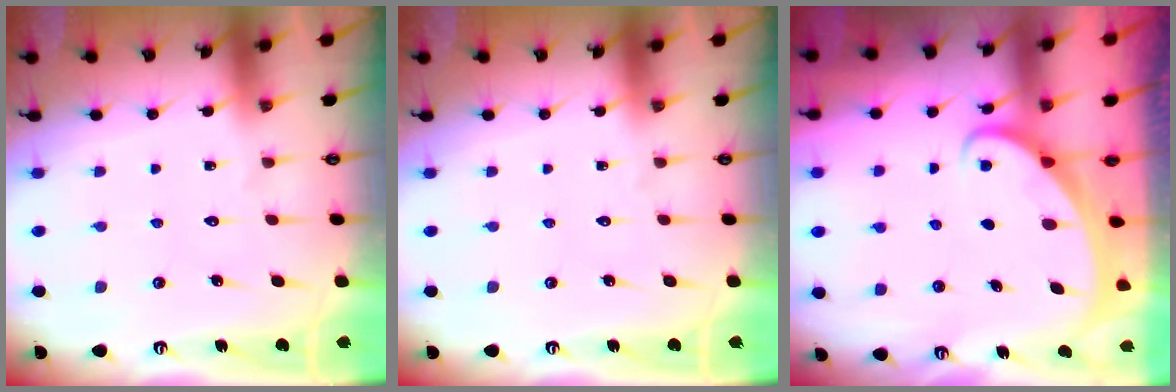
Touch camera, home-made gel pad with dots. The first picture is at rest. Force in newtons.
{"total": 0.0}
{"total": 1.9, "press": 1.9, "slide": 0.2}